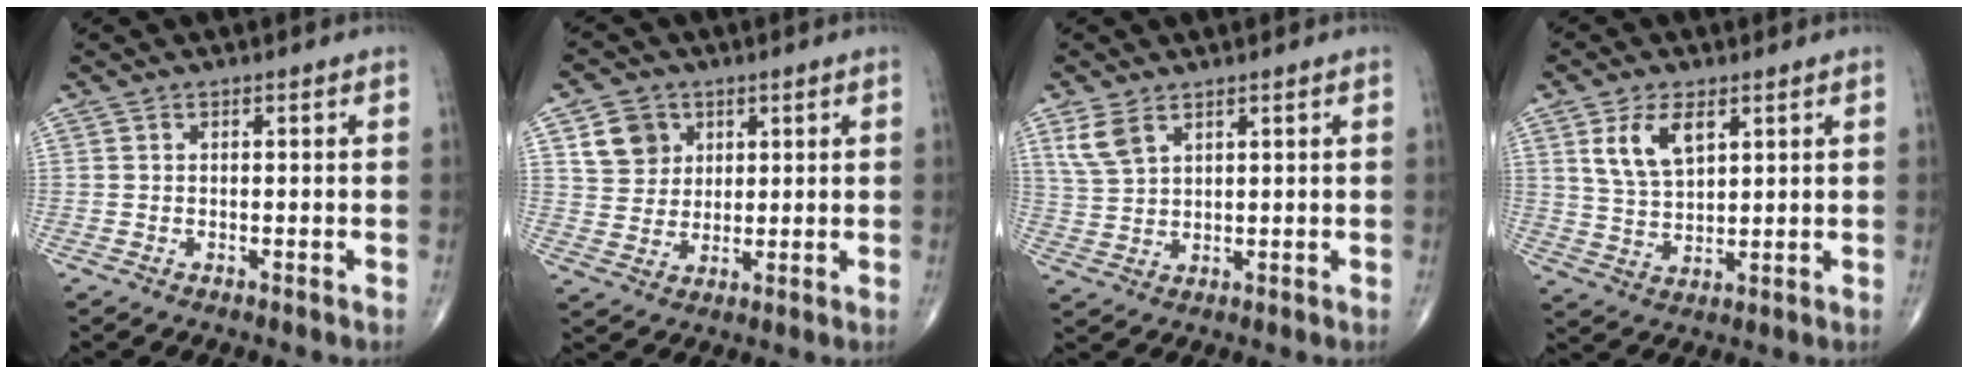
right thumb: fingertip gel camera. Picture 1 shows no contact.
{"total": 7.4, "force": [3.0, 6.3, 2.5], "torque": [-0.017, -0.010, 0.058]}
{"total": 5.1, "force": [3.0, 2.7, 3.1], "torque": [-0.063, -0.007, 0.070]}
{"total": 8.1, "force": [3.6, 4.3, 5.9], "torque": [-0.100, -0.014, 0.076]}